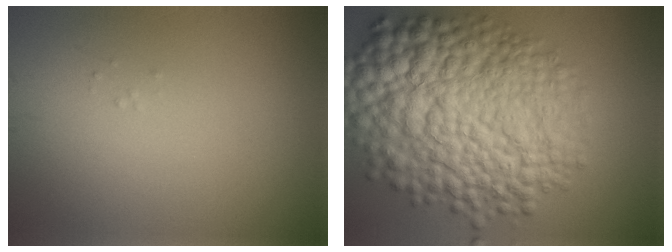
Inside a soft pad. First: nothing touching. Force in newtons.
{"total": 15.8, "press": 15.8, "slide": 0.3}